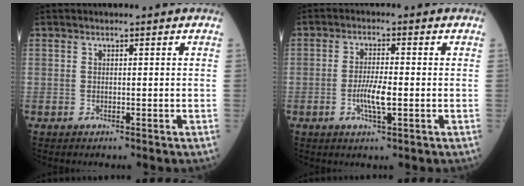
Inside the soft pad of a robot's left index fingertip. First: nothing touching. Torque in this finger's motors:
{"motor_torque": [0.86, 0.36, 0.14, 0.05]}